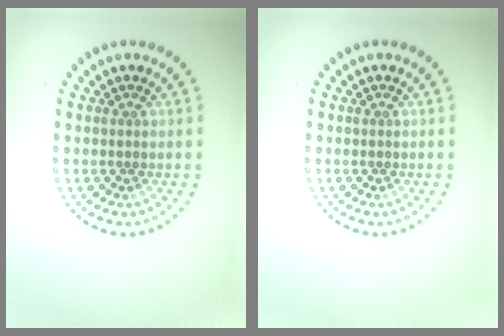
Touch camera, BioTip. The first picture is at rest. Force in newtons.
{"total": 0.0}